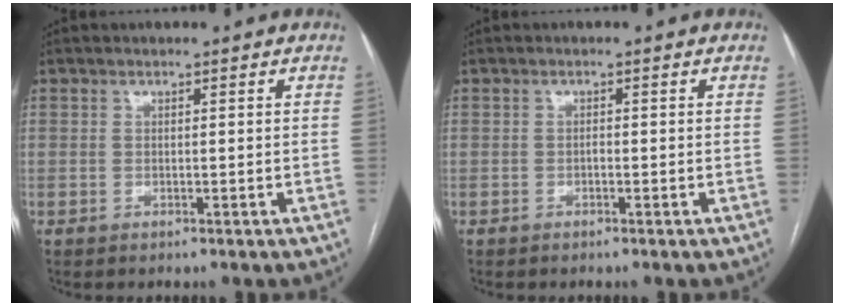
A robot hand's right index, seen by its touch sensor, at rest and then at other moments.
{"total": 0.5, "force": [-0.3, 0.2, 0.4], "torque": [-0.007, 0.002, -0.006]}